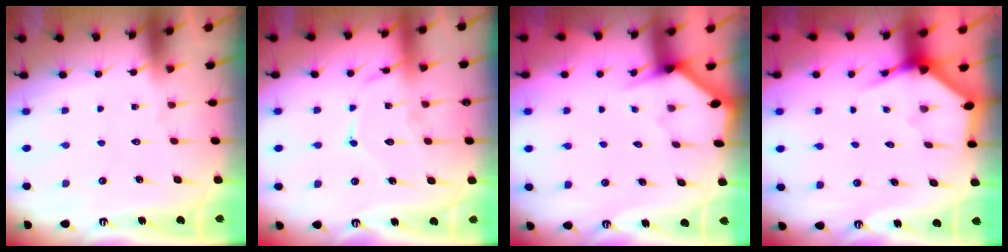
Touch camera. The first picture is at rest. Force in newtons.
{"total": 12.4, "press": 12.4, "slide": 1.0}
{"total": 2.9, "press": 2.9, "slide": 0.2}
{"total": 3.4, "press": 3.4, "slide": 0.1}